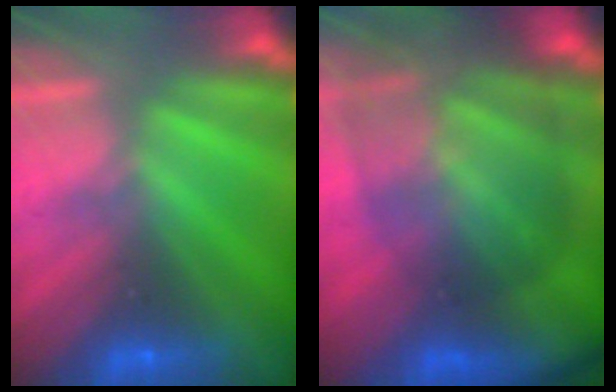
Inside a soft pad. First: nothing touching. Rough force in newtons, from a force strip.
{"total": 11.3}